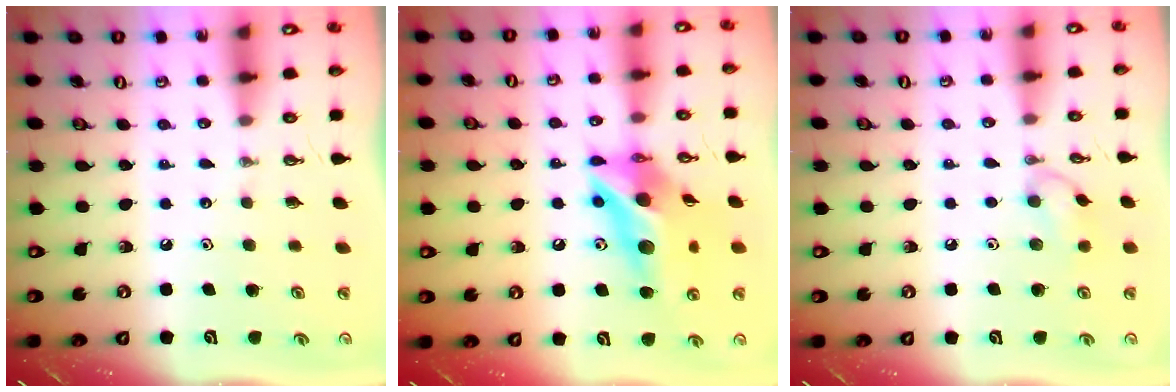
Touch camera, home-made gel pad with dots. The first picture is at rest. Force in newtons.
{"total": 16.1, "press": 16.0, "slide": 1.5}
{"total": 7.9, "press": 7.9, "slide": 0.4}